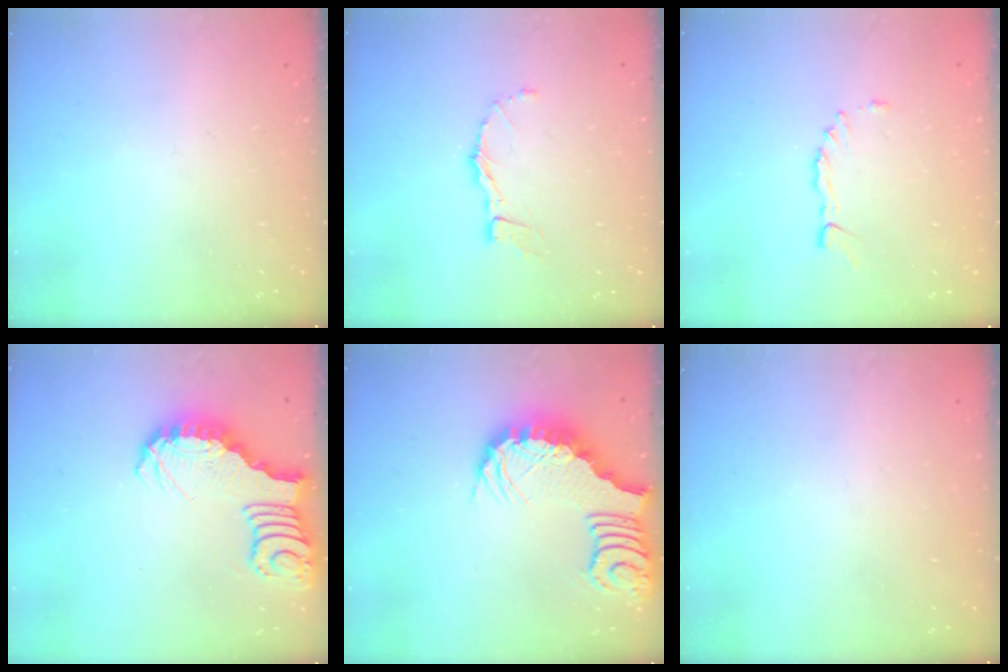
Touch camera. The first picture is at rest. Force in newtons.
{"total": 4.5, "press": 4.5, "slide": 0.0}
{"total": 2.2, "press": 2.2, "slide": 0.3}
{"total": 3.5, "press": 3.4, "slide": 0.6}
{"total": 3.2, "press": 3.1, "slide": 0.7}
{"total": 0.0}